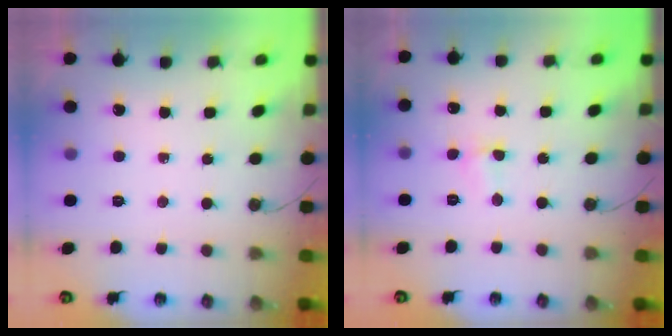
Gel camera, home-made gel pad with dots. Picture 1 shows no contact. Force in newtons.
{"total": 2.2, "press": 2.1, "slide": 0.5}